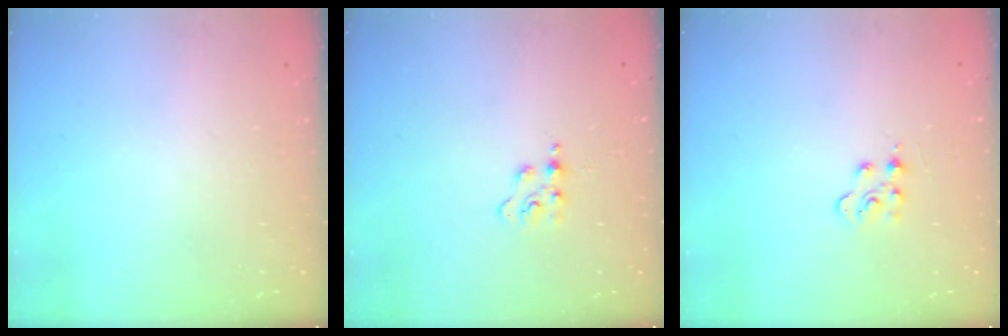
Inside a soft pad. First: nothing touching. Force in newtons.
{"total": 3.6, "press": 3.5, "slide": 0.5}
{"total": 3.3, "press": 3.3, "slide": 0.3}